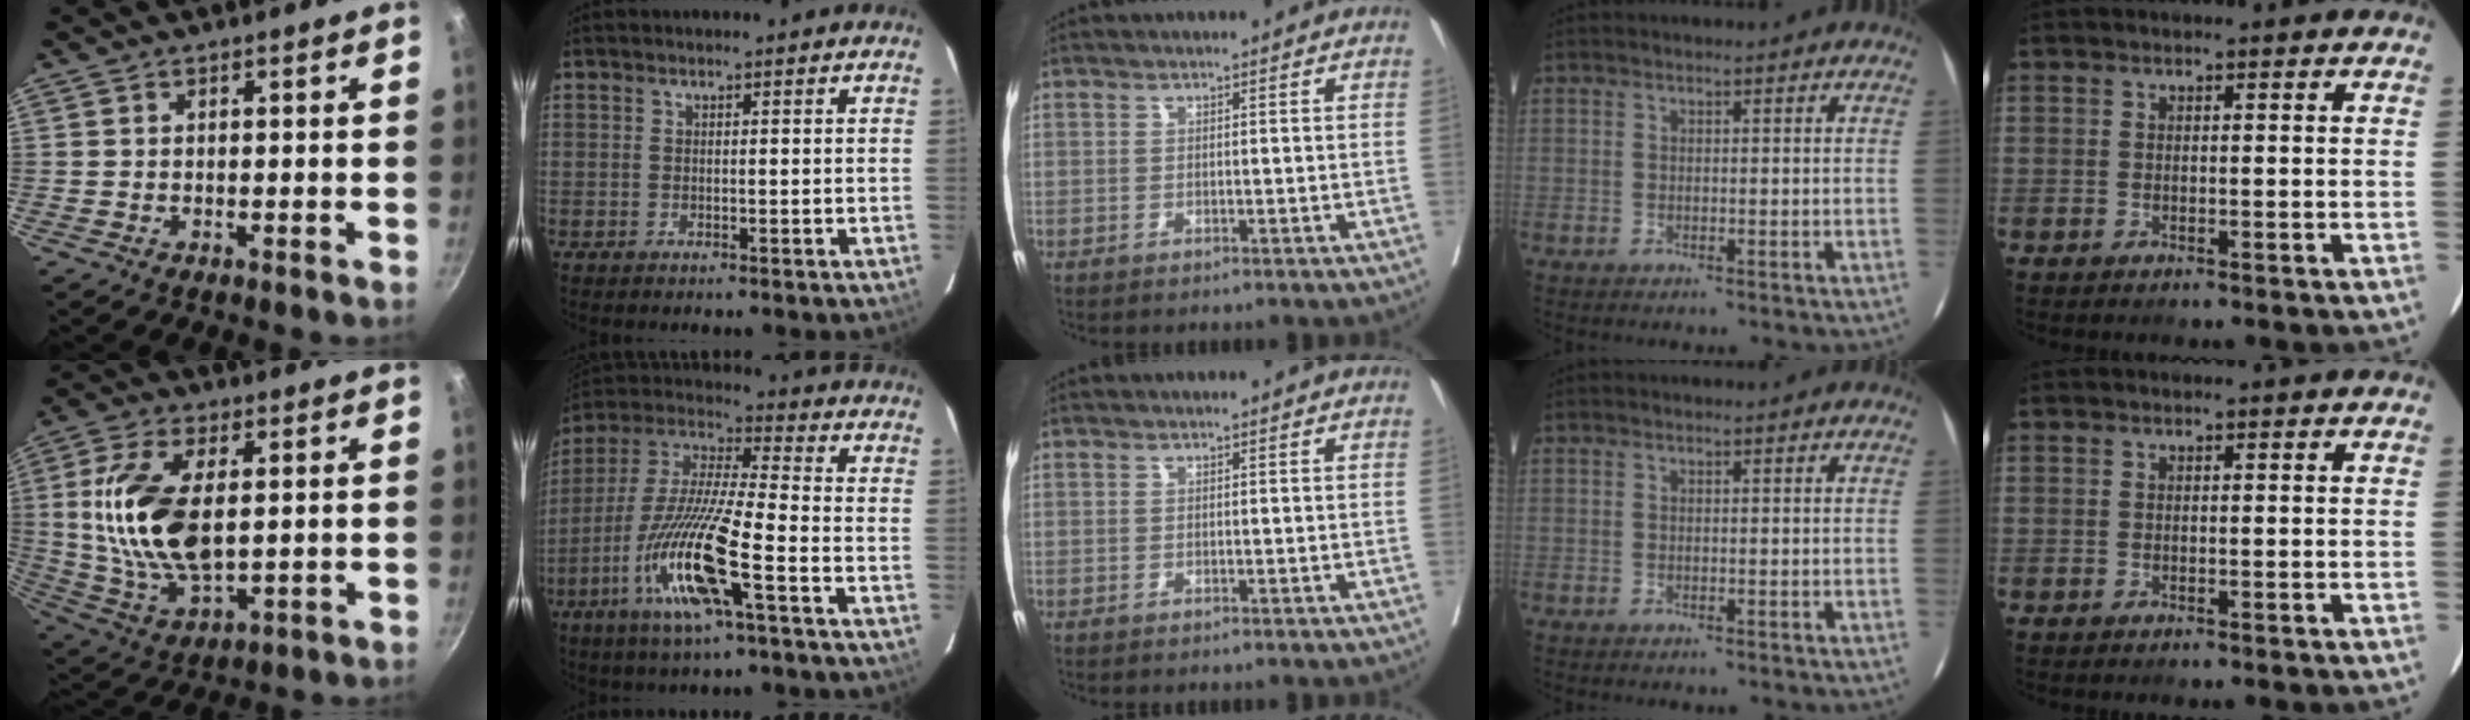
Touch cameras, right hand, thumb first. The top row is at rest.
{"thumb": {"total": 17.5, "force": [2.0, 8.8, 15.0], "torque": [-0.301, -0.012, 0.045]}, "index": {"total": 16.6, "force": [-6.7, 1.2, 15.2], "torque": [-0.314, -0.015, -0.128]}}